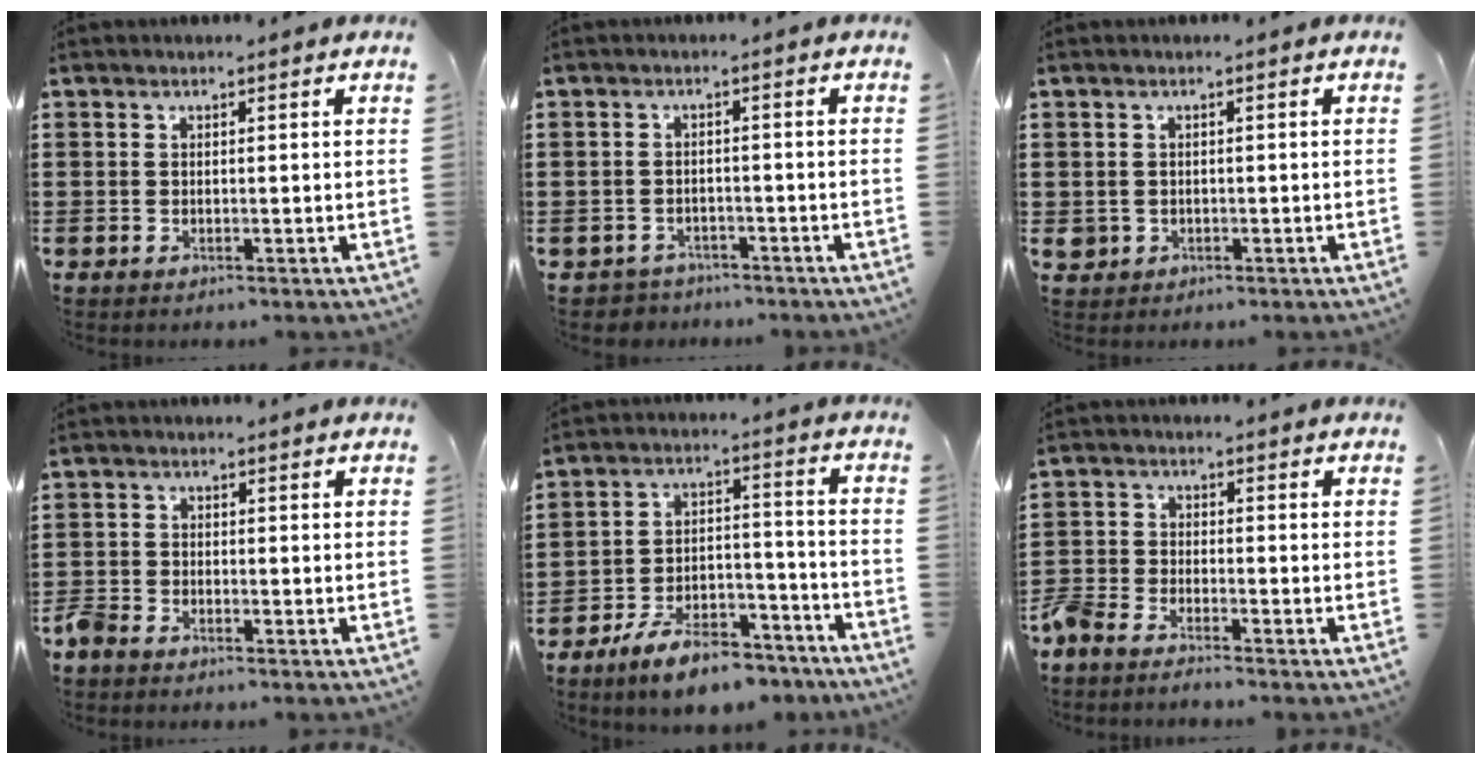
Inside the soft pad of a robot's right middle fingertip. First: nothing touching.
{"total": 2.1, "force": [-2.0, 0.5, -0.4], "torque": [-0.003, 0.000, -0.047]}
{"total": 1.0, "force": [-0.2, 1.0, 0.3], "torque": [-0.009, 0.005, -0.006]}
{"total": 2.3, "force": [-2.1, 0.7, 0.4], "torque": [-0.033, -0.004, -0.052]}
{"total": 9.1, "force": [-7.8, 2.4, 3.8], "torque": [-0.068, 0.029, -0.147]}
{"total": 3.9, "force": [-3.9, 0.5, 0.4], "torque": [-0.031, -0.005, -0.086]}